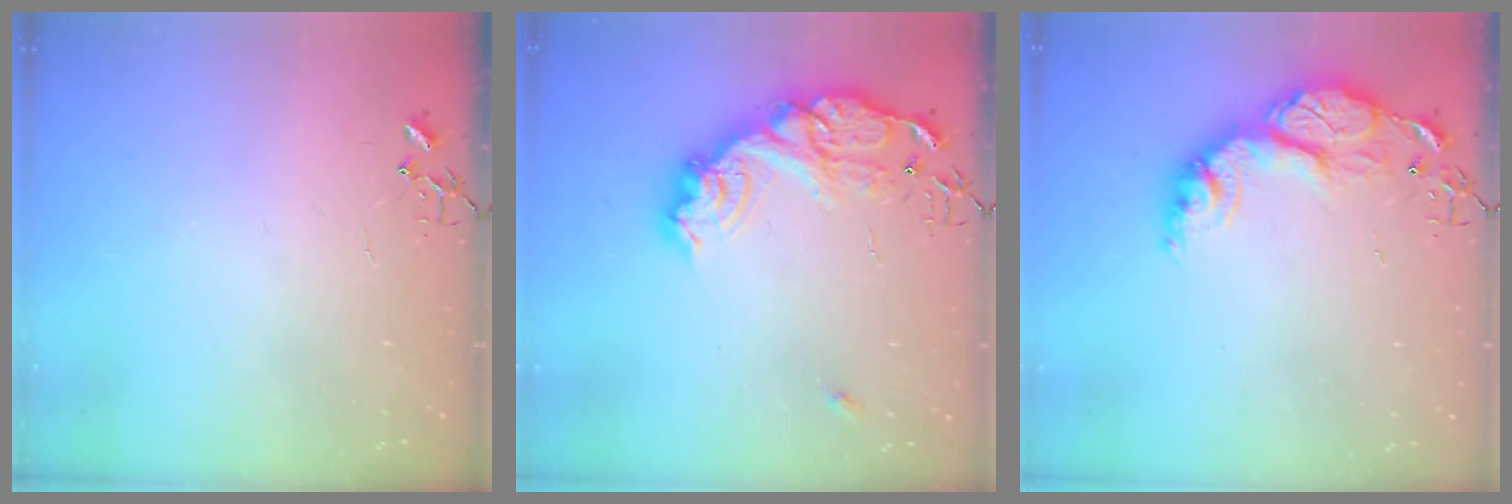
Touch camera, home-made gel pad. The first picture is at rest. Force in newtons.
{"total": 18.7, "press": 18.7, "slide": 1.3}
{"total": 16.7, "press": 16.7, "slide": 1.3}